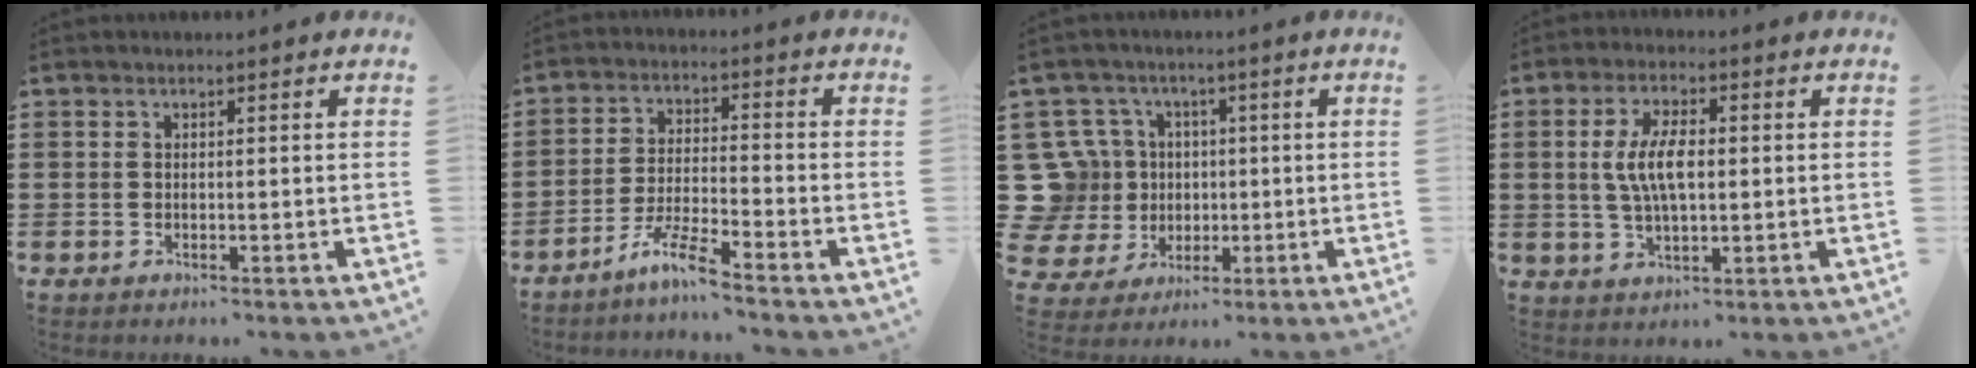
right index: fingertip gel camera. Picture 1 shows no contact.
{"total": 5.8, "force": [-5.0, -0.2, 2.9], "torque": [-0.079, -0.013, -0.101]}
{"total": 10.3, "force": [1.0, 9.9, 2.6], "torque": [-0.127, 0.009, 0.026]}
{"total": 7.0, "force": [0.4, 2.8, 6.4], "torque": [-0.136, 0.005, 0.000]}